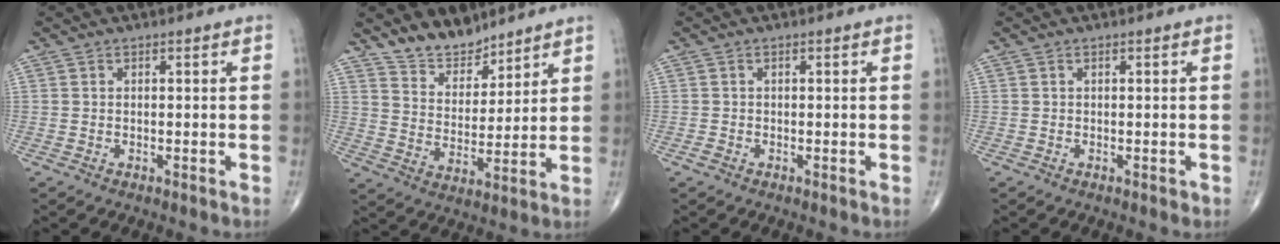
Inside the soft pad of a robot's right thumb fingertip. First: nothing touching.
{"total": 8.8, "force": [7.4, 4.1, 2.1], "torque": [-0.008, -0.063, 0.144]}
{"total": 0.8, "force": [-0.5, 0.6, 0.3], "torque": [-0.007, 0.001, -0.010]}
{"total": 0.6, "force": [-0.1, 0.3, 0.5], "torque": [-0.007, -0.001, -0.001]}